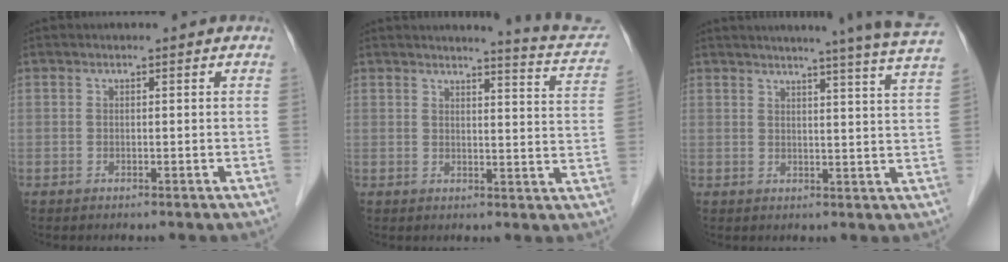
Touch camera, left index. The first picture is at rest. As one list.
[{"total": 9.7, "force": [9.3, 0.0, 2.8], "torque": [-0.029, -0.050, 0.085]}, {"total": 16.6, "force": [14.6, -1.7, 7.7], "torque": [-0.112, -0.049, 0.160]}]